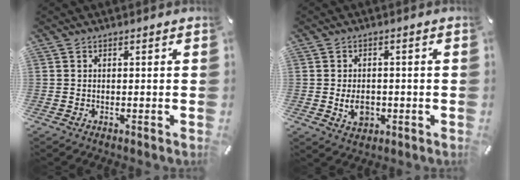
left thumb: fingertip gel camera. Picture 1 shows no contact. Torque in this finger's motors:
{"motor_torque": [0.08, 0.19, 0.33, 0.28, 0.06]}